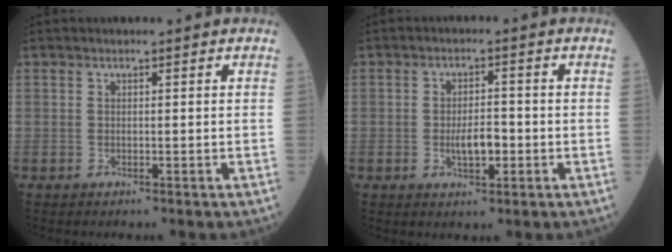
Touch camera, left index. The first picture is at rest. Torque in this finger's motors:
{"motor_torque": [0.19, 0.03, 0.10, 0.04]}